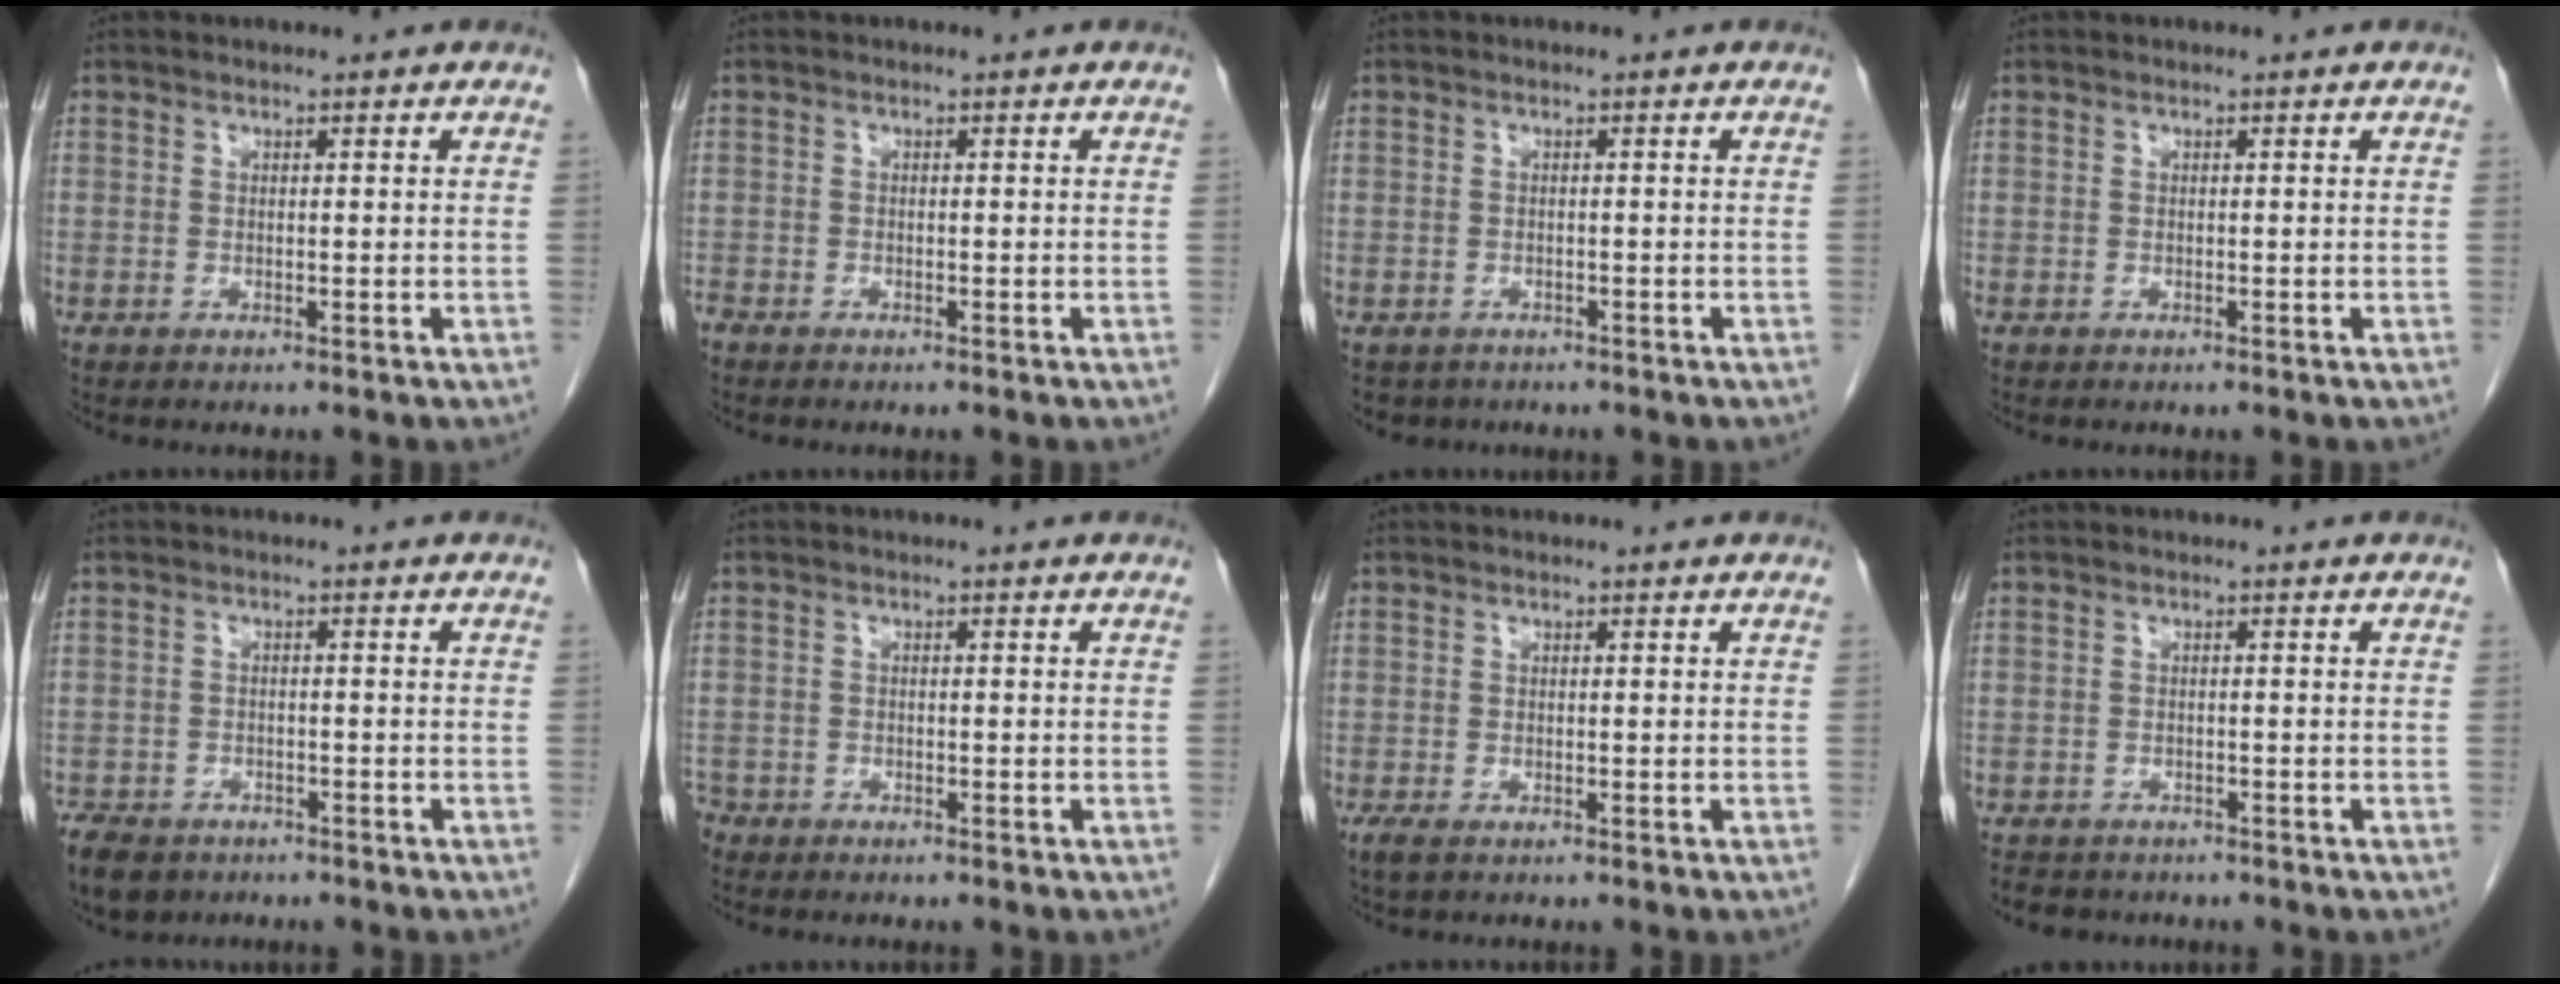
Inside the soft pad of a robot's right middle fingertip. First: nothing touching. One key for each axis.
{"total": 1.1, "fx": -1.0, "fy": 0.4, "fz": 0.3, "tx": -0.011, "ty": -0.002, "tz": -0.018}
{"total": 2.9, "fx": -2.2, "fy": 1.8, "fz": 0.2, "tx": -0.007, "ty": 0.001, "tz": -0.031}
{"total": 0.0}
{"total": 7.7, "fx": -5.6, "fy": 4.6, "fz": 2.7, "tx": -0.058, "ty": -0.004, "tz": -0.085}
{"total": 2.6, "fx": -2.2, "fy": 1.5, "fz": 0.3, "tx": -0.010, "ty": 0.002, "tz": -0.041}
{"total": 1.8, "fx": -1.1, "fy": 0.8, "fz": 1.2, "tx": -0.031, "ty": -0.006, "tz": -0.016}
{"total": 5.1, "fx": -4.4, "fy": 2.4, "fz": 1.1, "tx": -0.018, "ty": 0.000, "tz": -0.056}